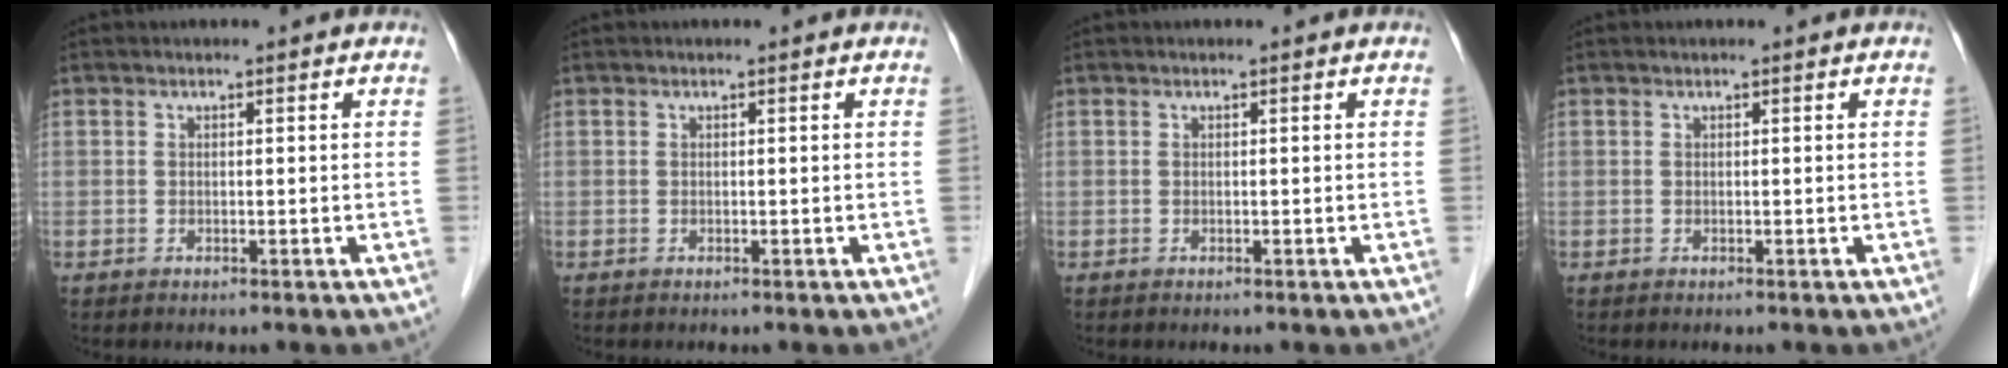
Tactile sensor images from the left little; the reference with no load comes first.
{"total": 0.0}
{"total": 0.0}
{"total": 0.0}